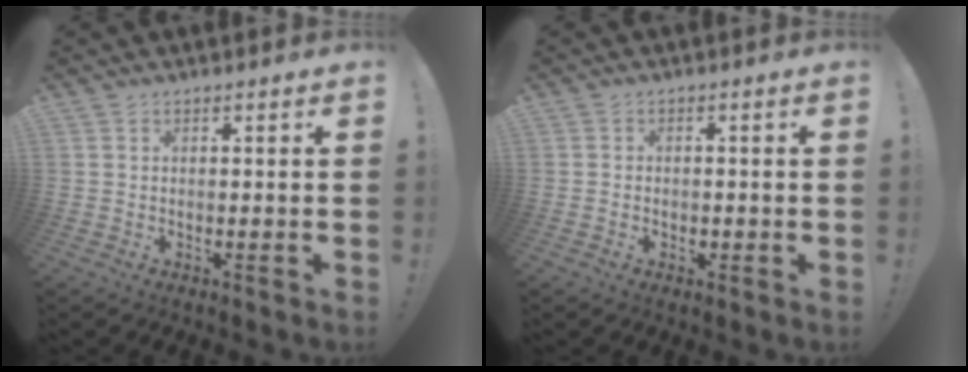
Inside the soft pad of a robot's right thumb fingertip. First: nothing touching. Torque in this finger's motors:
{"motor_torque": [-0.13, -0.40, -0.14, 0.46, 0.00]}